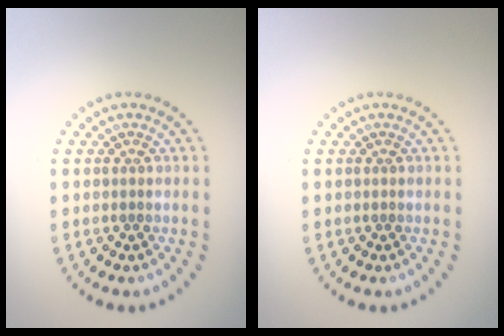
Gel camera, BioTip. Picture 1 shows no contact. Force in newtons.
{"total": 0.0}